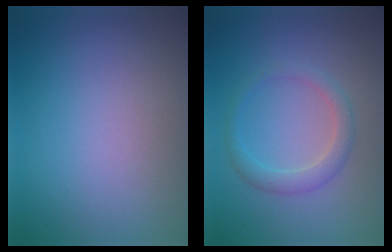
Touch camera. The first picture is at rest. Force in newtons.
{"total": 2.2, "press": 2.2, "slide": 0.1}